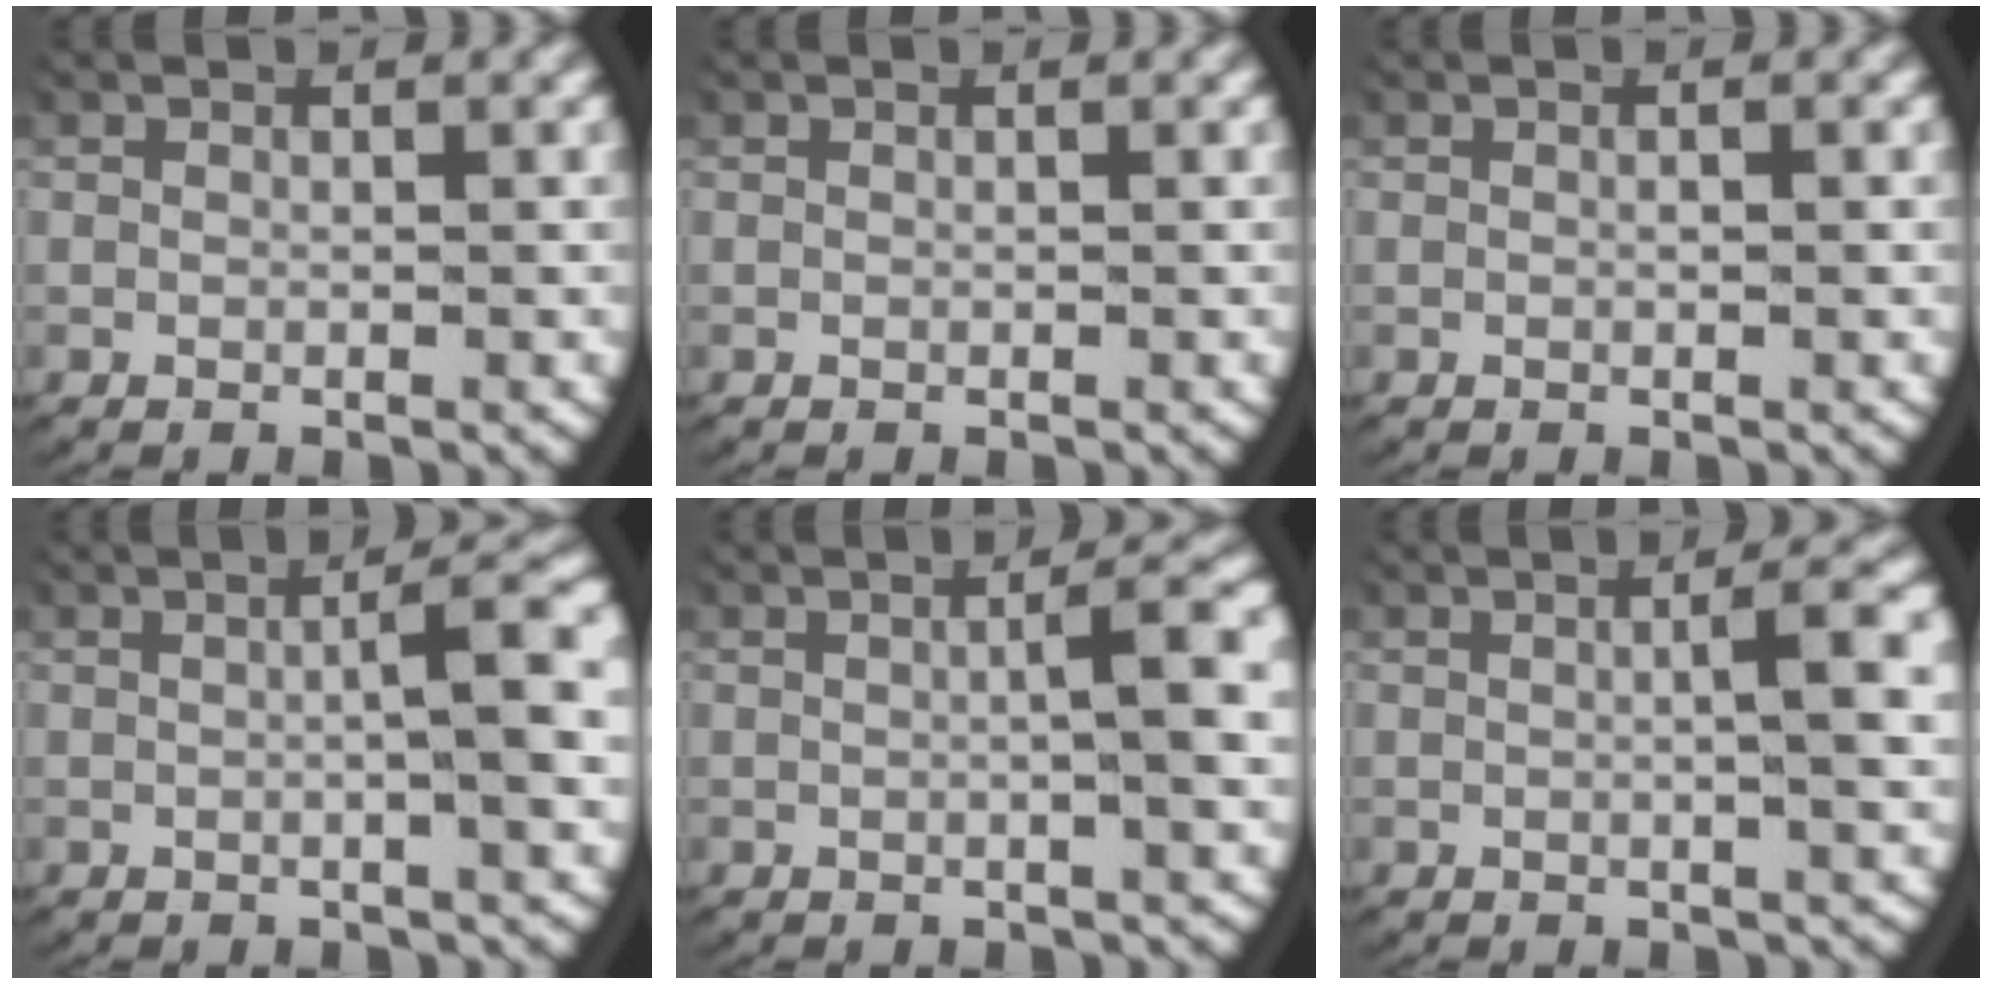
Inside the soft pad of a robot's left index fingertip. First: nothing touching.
{"total": 0.0}
{"total": 0.0}
{"total": 3.7, "force": [0.4, 0.5, 3.6], "torque": [-0.054, 0.008, 0.007]}
{"total": 3.2, "force": [0.4, 0.3, 3.2], "torque": [-0.048, 0.006, 0.007]}
{"total": 2.7, "force": [0.5, 0.1, 2.7], "torque": [-0.041, 0.004, 0.008]}